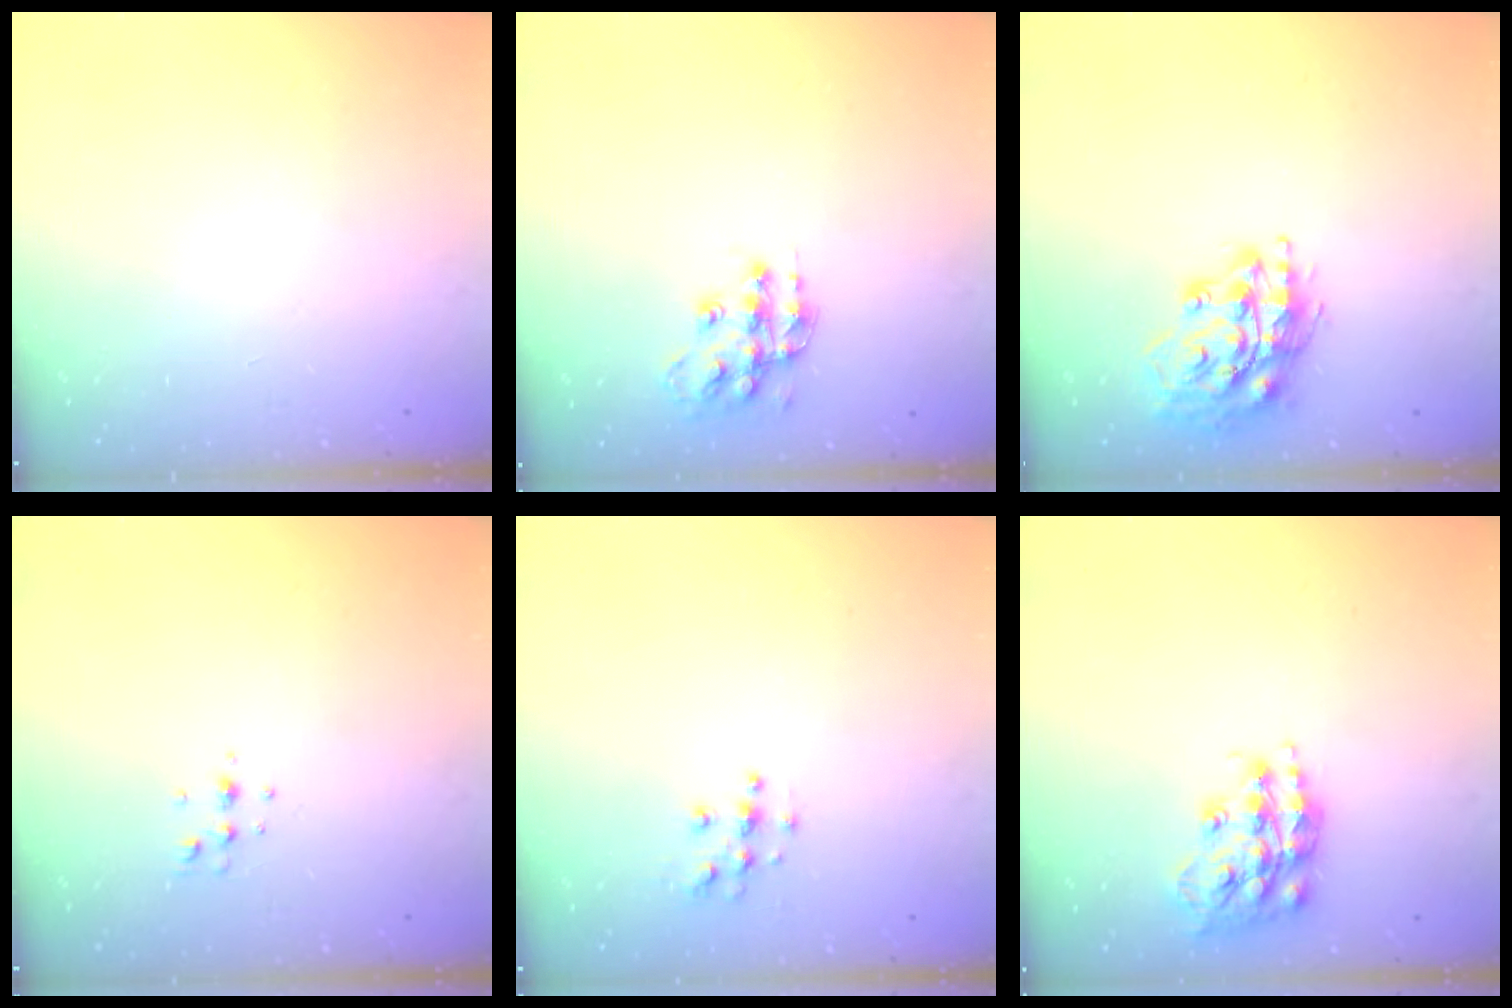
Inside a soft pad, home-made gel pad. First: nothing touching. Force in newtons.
{"total": 13.8, "press": 13.7, "slide": 0.8}
{"total": 16.9, "press": 16.7, "slide": 2.3}
{"total": 4.1, "press": 3.7, "slide": 1.8}
{"total": 5.6, "press": 5.6, "slide": 0.2}
{"total": 16.0, "press": 16.0, "slide": 1.2}